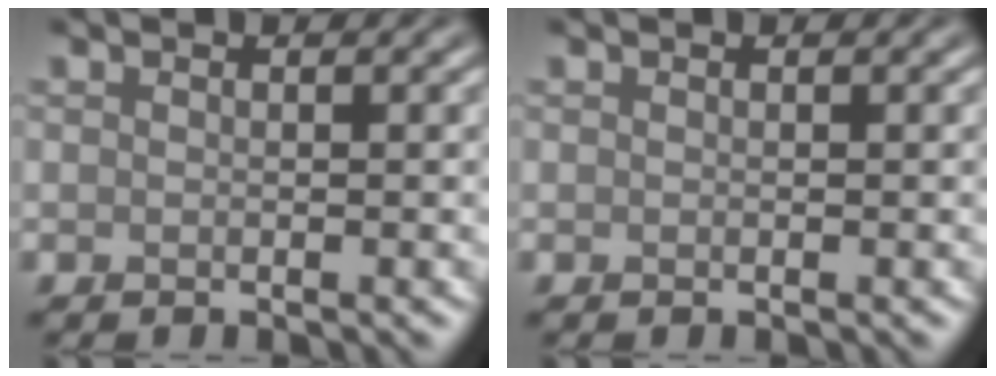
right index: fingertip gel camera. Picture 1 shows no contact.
{"total": 0.0}